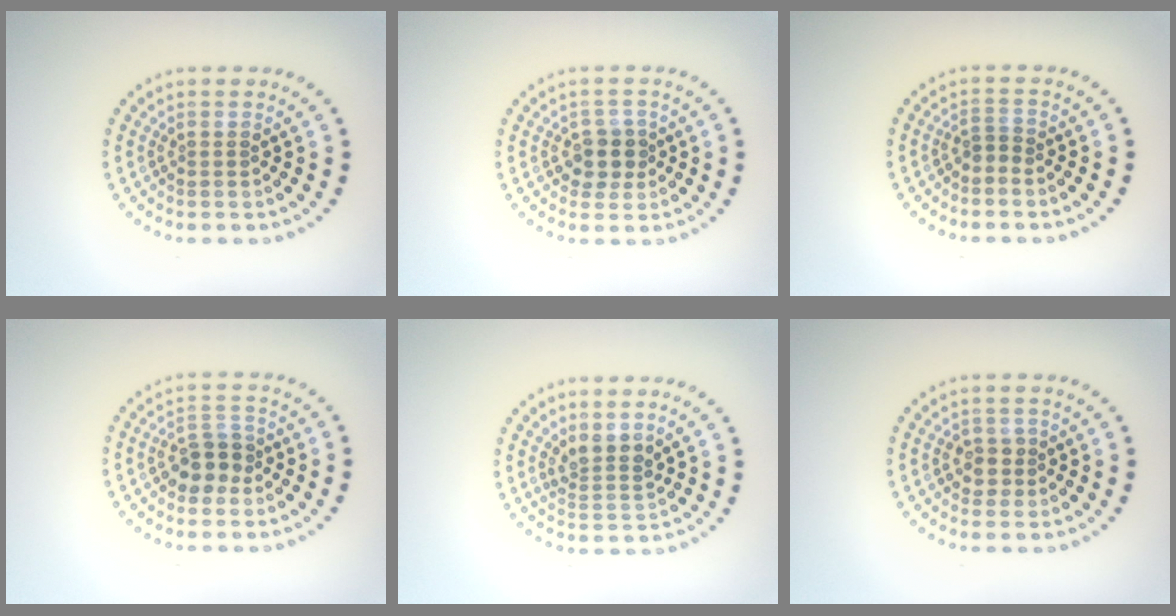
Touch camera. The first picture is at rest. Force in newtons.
{"total": 2.5, "press": 2.3, "slide": 1.0}
{"total": 1.2, "press": 0.8, "slide": 0.9}
{"total": 3.4, "press": 3.2, "slide": 1.2}
{"total": 2.3, "press": 1.8, "slide": 1.5}
{"total": 1.9, "press": 1.7, "slide": 0.7}